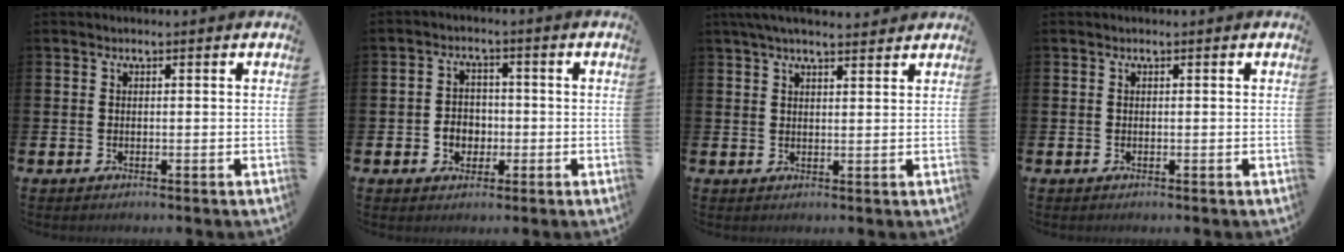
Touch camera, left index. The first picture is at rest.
{"total": 3.3, "force": [-0.8, 2.9, 1.5], "torque": [-0.018, -0.001, -0.024]}
{"total": 3.9, "force": [3.5, 0.6, 1.5], "torque": [-0.035, -0.006, 0.065]}
{"total": 0.0}